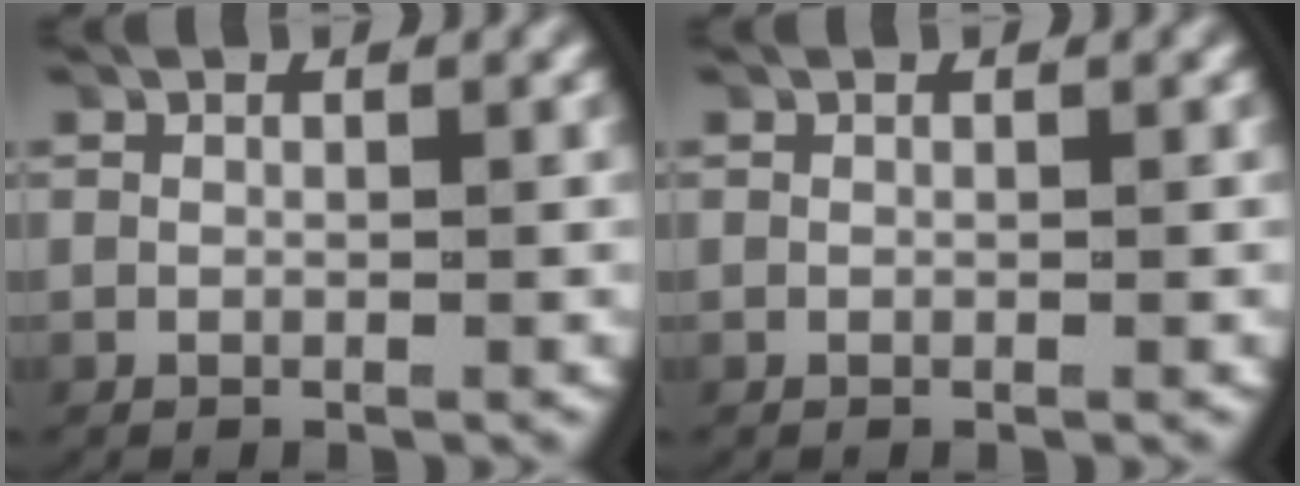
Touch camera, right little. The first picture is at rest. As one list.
[{"total": 0.0}]